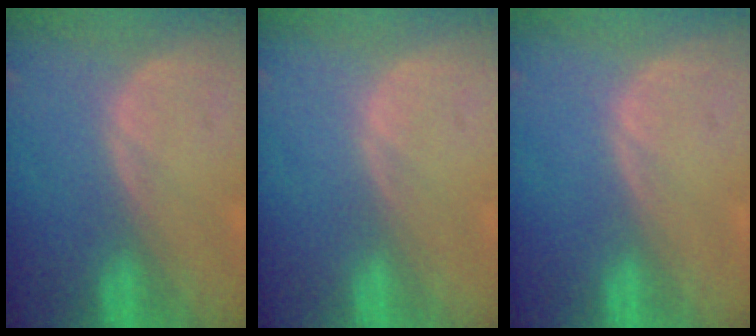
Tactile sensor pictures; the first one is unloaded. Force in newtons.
{"total": 0.0}
{"total": 0.0}